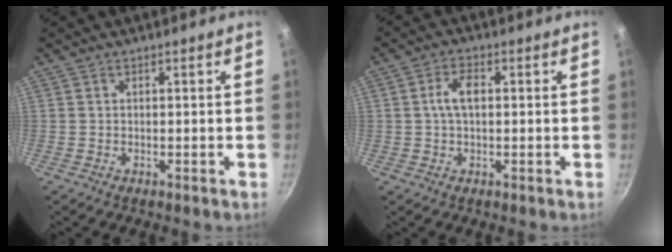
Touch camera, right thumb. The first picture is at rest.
{"total": 4.6, "force": [0.4, 2.5, 3.8], "torque": [-0.072, 0.013, 0.004]}